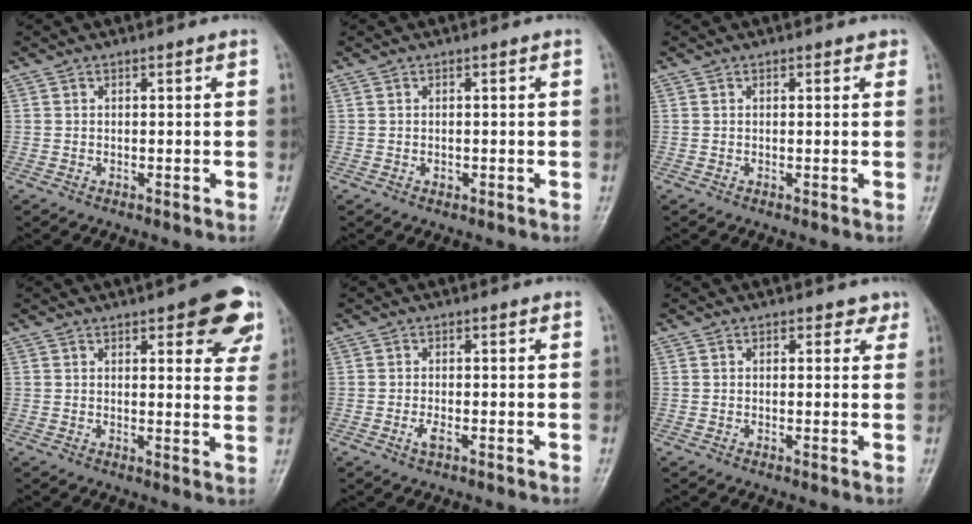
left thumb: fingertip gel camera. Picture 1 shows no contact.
{"total": 0.8, "force": [-0.2, 0.6, 0.4], "torque": [-0.001, 0.001, -0.003]}
{"total": 1.1, "force": [0.6, 0.7, 0.6], "torque": [-0.001, -0.001, 0.002]}
{"total": 15.8, "force": [8.7, 5.2, 12.1], "torque": [-0.111, -0.037, 0.099]}
{"total": 1.7, "force": [-0.6, 0.6, 1.5], "torque": [-0.031, -0.001, -0.015]}
{"total": 2.2, "force": [1.3, 1.5, 1.0], "torque": [0.009, -0.003, 0.010]}